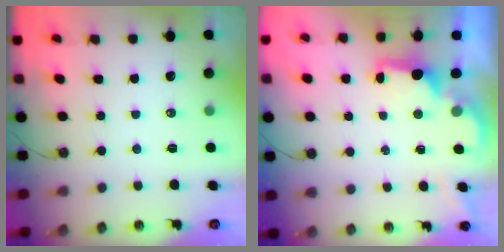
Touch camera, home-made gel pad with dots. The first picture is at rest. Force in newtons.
{"total": 2.0, "press": 1.9, "slide": 0.8}